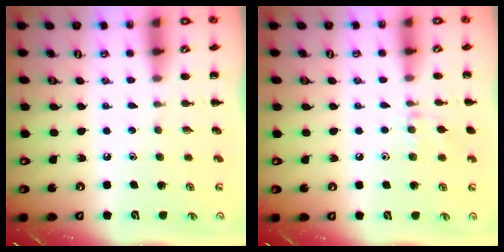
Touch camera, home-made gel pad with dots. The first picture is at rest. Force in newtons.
{"total": 7.0, "press": 6.7, "slide": 2.1}